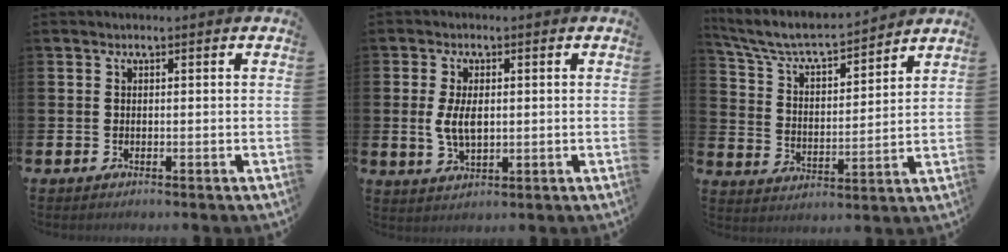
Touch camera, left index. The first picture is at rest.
{"total": 4.6, "force": [0.5, 2.4, 3.9], "torque": [-0.063, 0.003, 0.005]}
{"total": 7.0, "force": [6.4, 1.3, 2.3], "torque": [-0.079, -0.049, 0.108]}